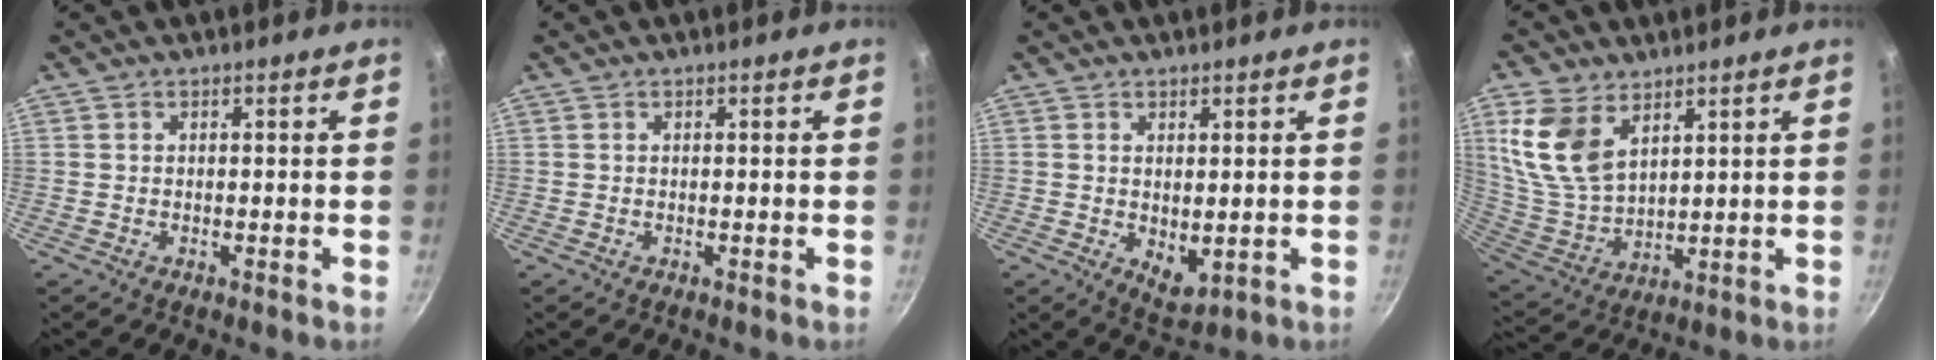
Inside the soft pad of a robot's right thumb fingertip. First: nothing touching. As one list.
[{"total": 0.0}, {"total": 4.8, "force": [0.6, 2.6, 4.0], "torque": [-0.051, -0.017, 0.018]}, {"total": 13.4, "force": [6.2, 8.1, 8.7], "torque": [-0.164, -0.032, 0.138]}]